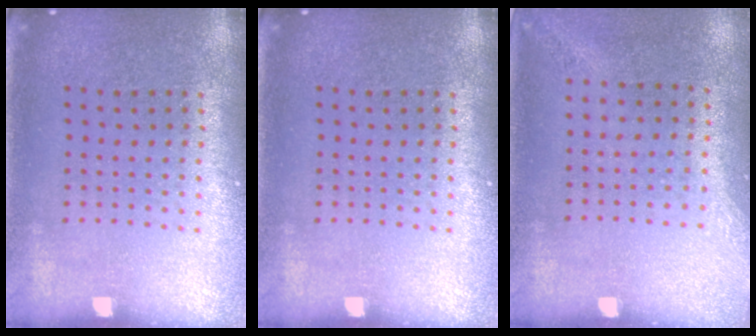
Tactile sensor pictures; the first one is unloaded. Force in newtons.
{"total": 0.0}
{"total": 1.4, "press": 1.0, "slide": 1.0}